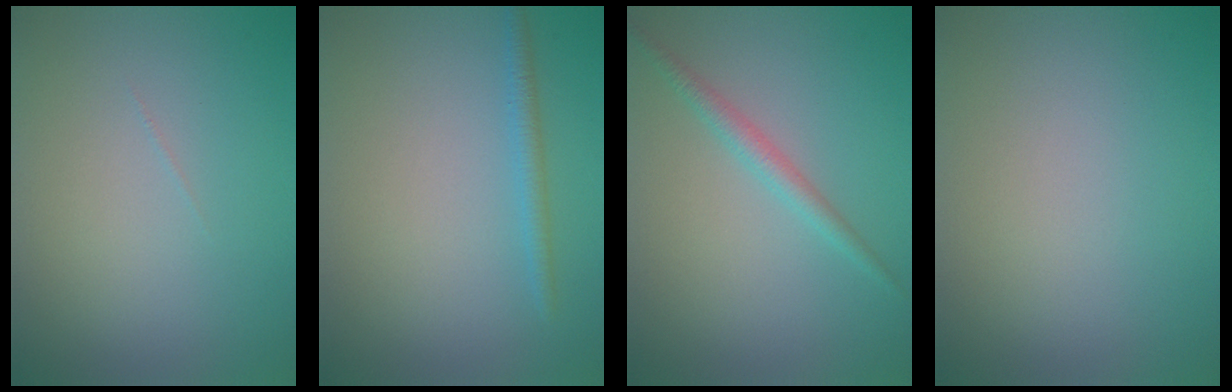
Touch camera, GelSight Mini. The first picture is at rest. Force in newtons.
{"total": 1.5, "press": 1.5, "slide": 0.1}
{"total": 1.8, "press": 1.8, "slide": 0.0}
{"total": 0.0}